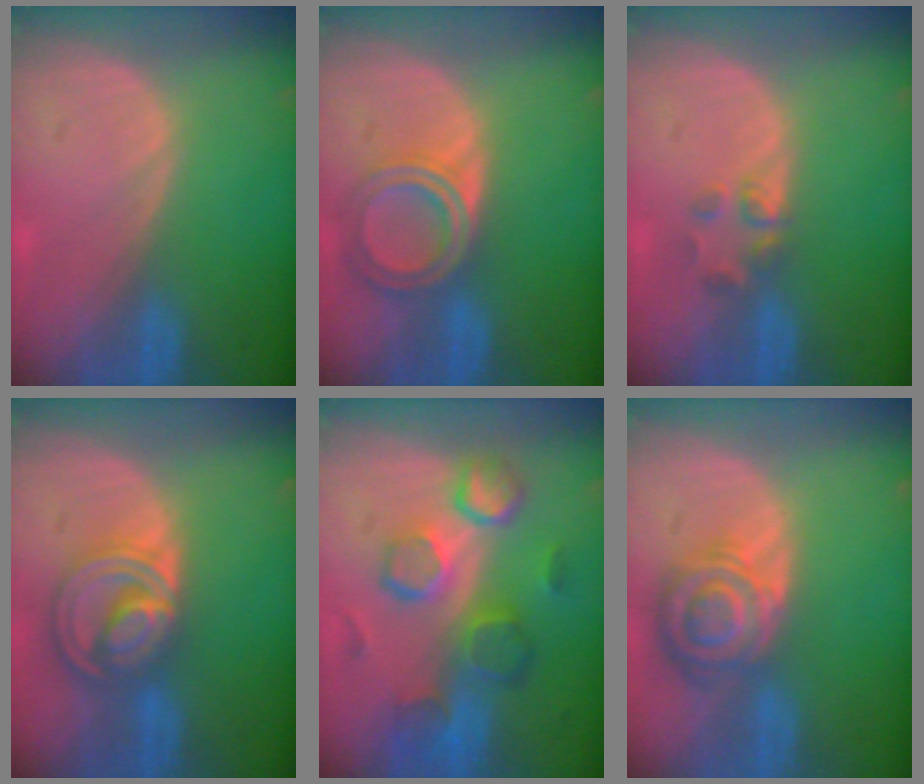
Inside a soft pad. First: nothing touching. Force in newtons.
{"total": 6.4, "press": 5.7, "slide": 3.0}
{"total": 2.6, "press": 2.4, "slide": 0.9}
{"total": 8.7, "press": 7.4, "slide": 4.6}
{"total": 10.6, "press": 9.3, "slide": 5.0}
{"total": 8.2, "press": 7.2, "slide": 4.0}